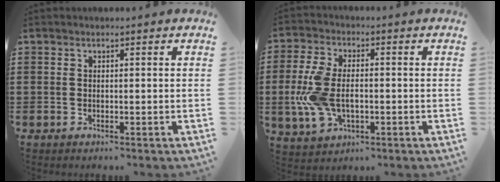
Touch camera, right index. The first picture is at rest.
{"total": 8.2, "force": [-1.0, 4.9, 6.5], "torque": [-0.172, -0.005, -0.028]}